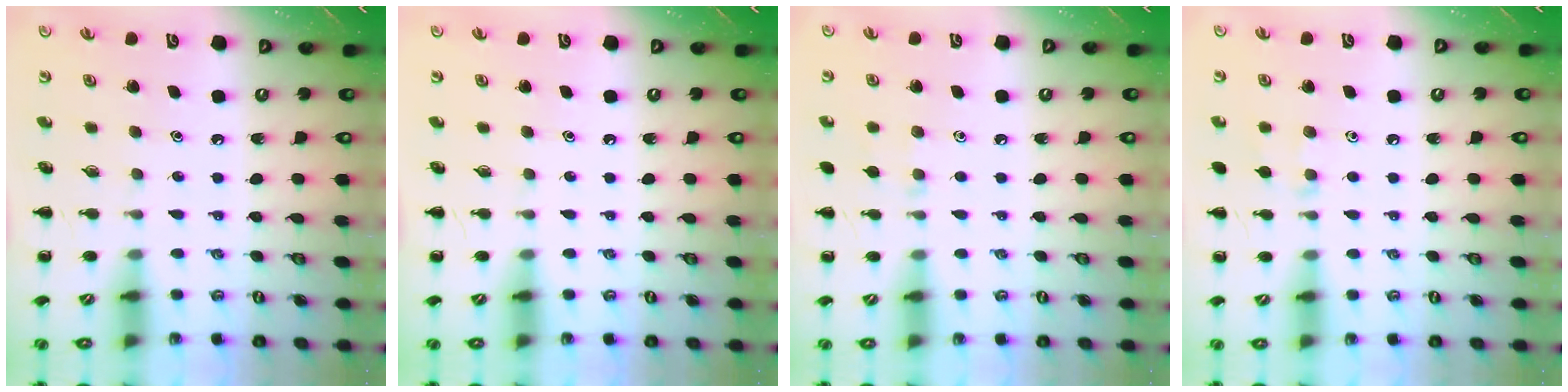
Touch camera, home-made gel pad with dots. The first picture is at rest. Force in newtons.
{"total": 0.0}
{"total": 4.9, "press": 4.6, "slide": 1.7}
{"total": 5.9, "press": 5.6, "slide": 1.8}